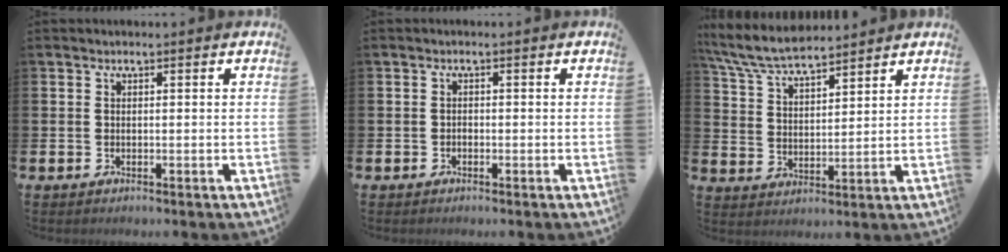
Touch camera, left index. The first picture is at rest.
{"total": 0.7, "force": [-0.5, 0.4, 0.1], "torque": [-0.009, 0.004, -0.010]}
{"total": 7.4, "force": [7.0, 1.1, 2.2], "torque": [-0.072, -0.028, 0.128]}